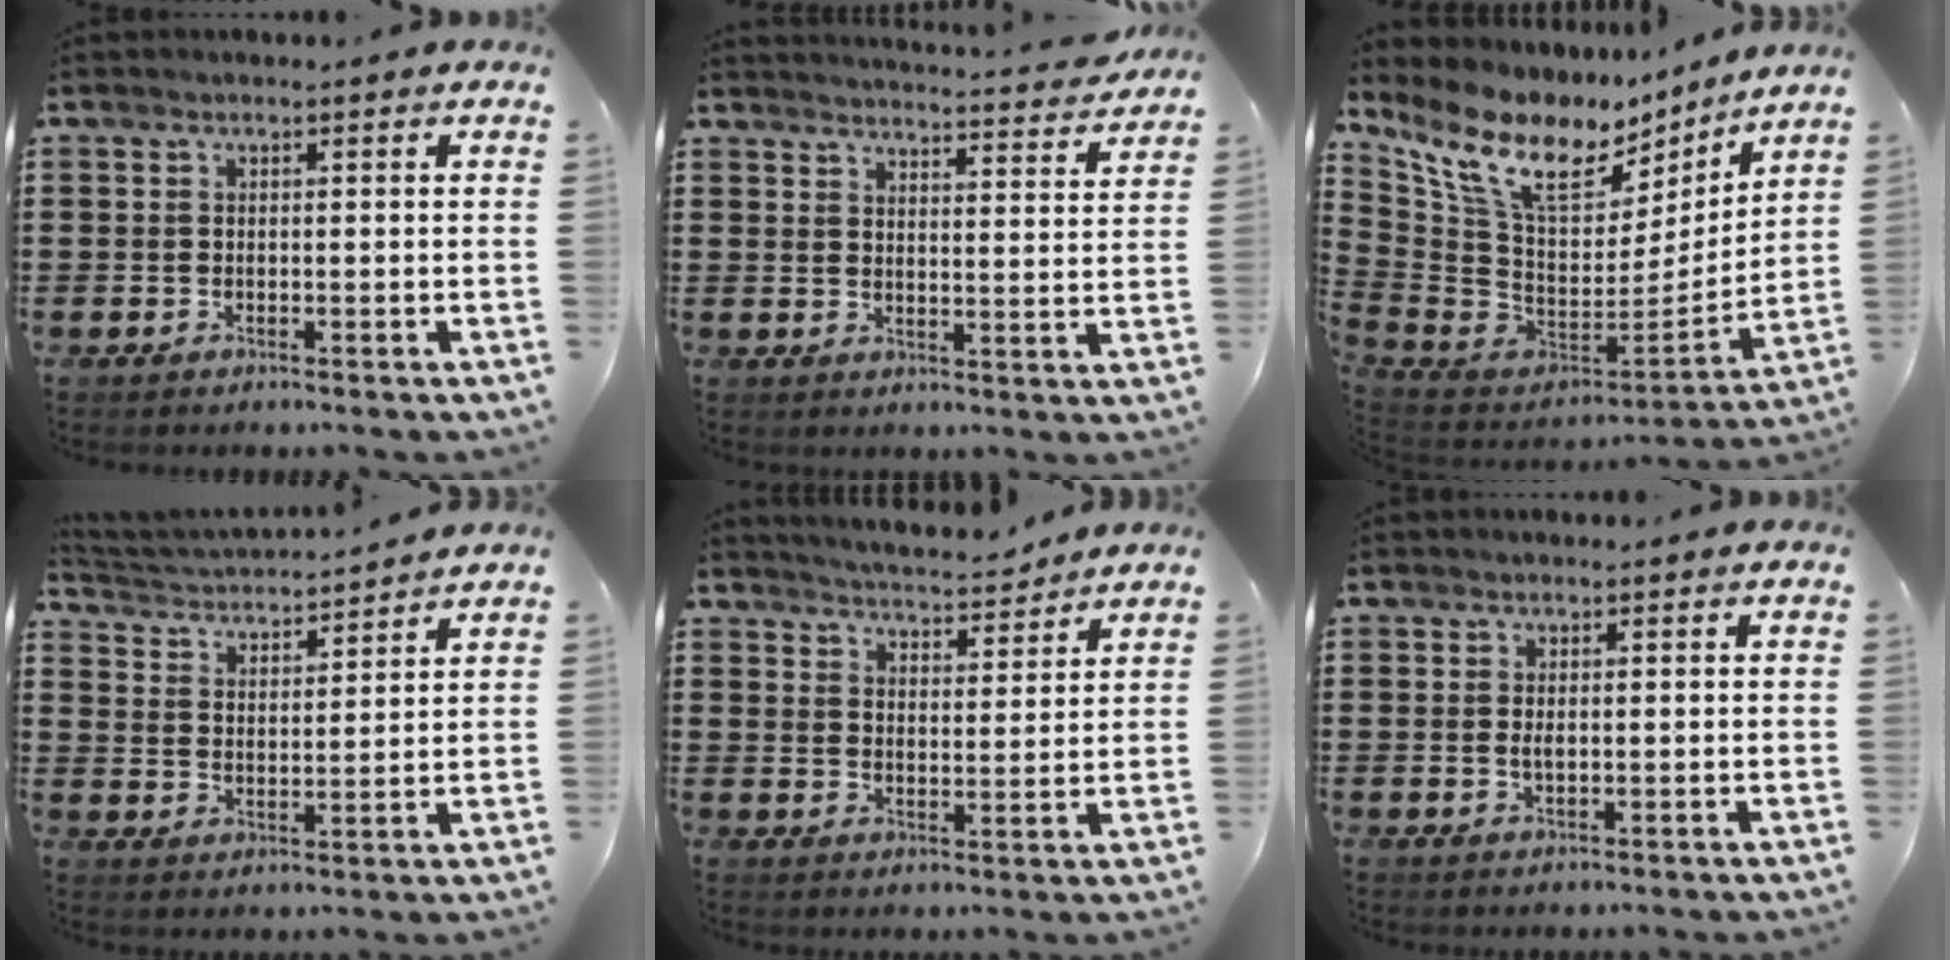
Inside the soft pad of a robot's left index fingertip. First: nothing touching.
{"total": 3.7, "force": [3.7, -0.5, 0.6], "torque": [-0.020, -0.031, 0.060]}
{"total": 13.6, "force": [7.7, 6.6, 9.1], "torque": [-0.207, -0.041, 0.135]}
{"total": 3.1, "force": [3.1, 0.0, 0.1], "torque": [-0.023, -0.025, 0.048]}
{"total": 4.3, "force": [4.2, -0.1, 0.6], "torque": [-0.029, -0.025, 0.073]}
{"total": 1.3, "force": [0.0, 0.5, 1.2], "torque": [-0.023, 0.002, -0.002]}